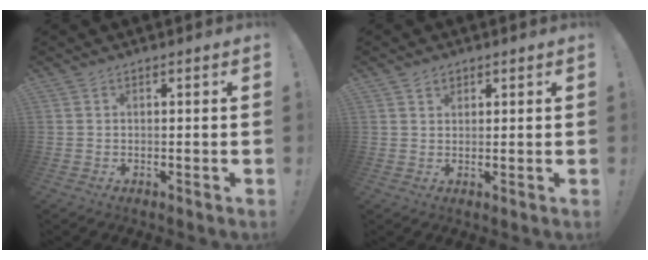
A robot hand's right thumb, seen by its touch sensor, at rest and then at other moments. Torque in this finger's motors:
{"motor_torque": [-0.03, 0.04, 0.10, -0.08, 0.00]}